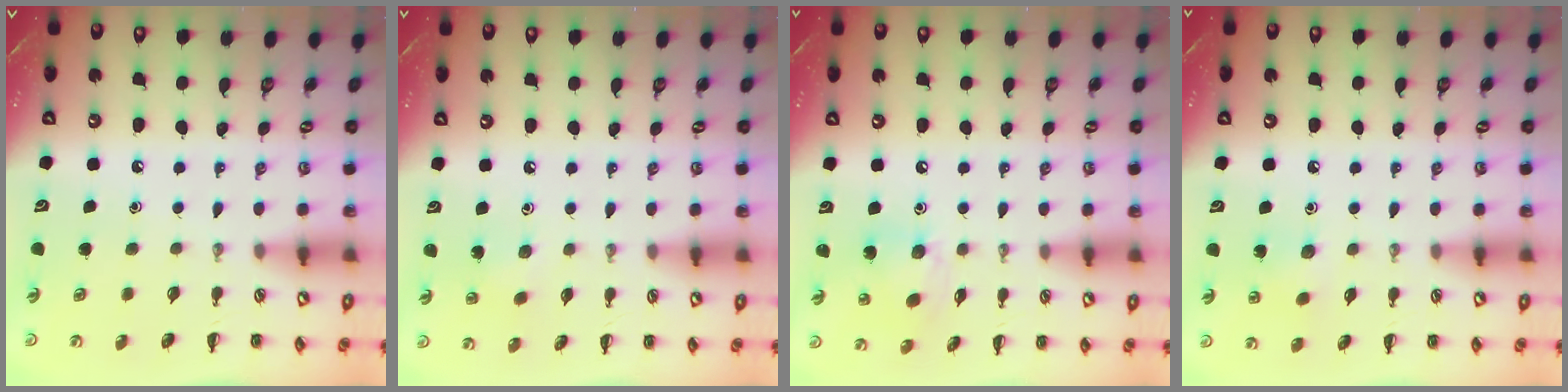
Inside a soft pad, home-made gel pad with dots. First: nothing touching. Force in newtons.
{"total": 2.2, "press": 2.0, "slide": 0.8}
{"total": 8.5, "press": 8.5, "slide": 0.8}
{"total": 6.6, "press": 6.4, "slide": 1.8}